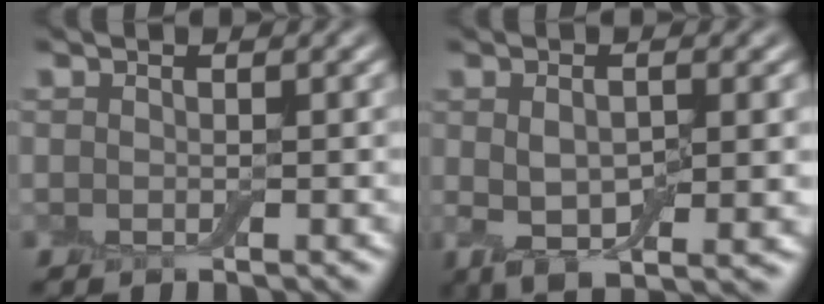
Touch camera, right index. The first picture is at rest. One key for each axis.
{"total": 5.9, "fx": -0.6, "fy": 2.5, "fz": 5.3, "tx": -0.096, "ty": -0.013, "tz": -0.006}